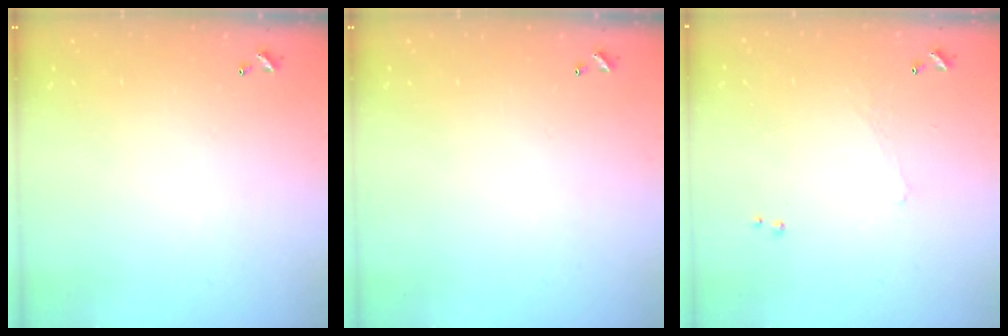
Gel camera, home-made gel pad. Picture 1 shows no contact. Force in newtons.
{"total": 0.0}
{"total": 0.9, "press": 0.7, "slide": 0.5}